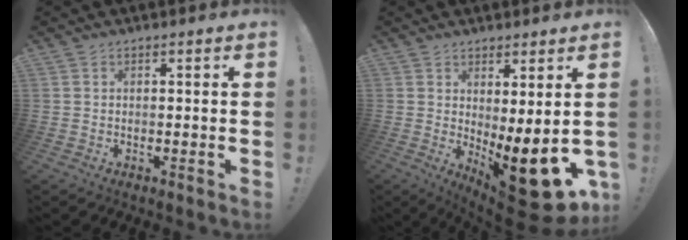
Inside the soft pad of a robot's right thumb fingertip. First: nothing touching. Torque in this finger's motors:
{"motor_torque": [0.09, 1.10, 1.36, -0.11, 0.10]}